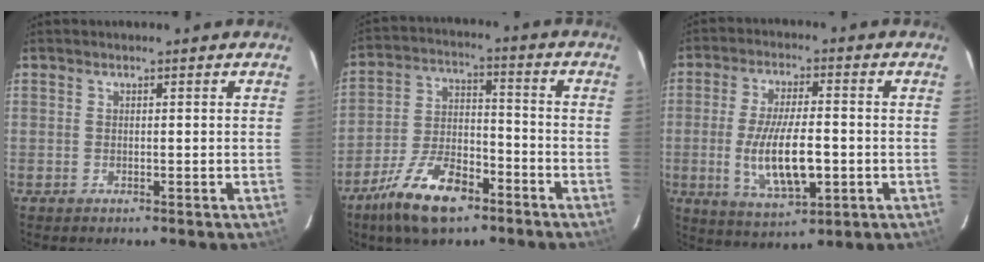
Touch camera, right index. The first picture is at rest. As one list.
[{"total": 14.2, "force": [-9.4, 5.7, 9.0], "torque": [-0.186, -0.007, -0.166]}, {"total": 12.7, "force": [-2.4, 4.4, 11.7], "torque": [-0.227, -0.016, -0.034]}]